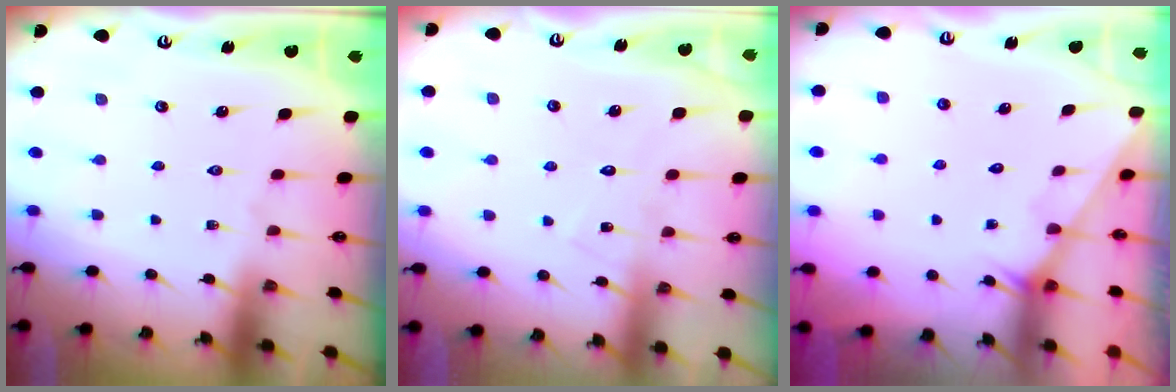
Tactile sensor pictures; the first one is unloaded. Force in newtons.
{"total": 6.8, "press": 6.8, "slide": 0.4}
{"total": 1.3, "press": 1.3, "slide": 0.1}